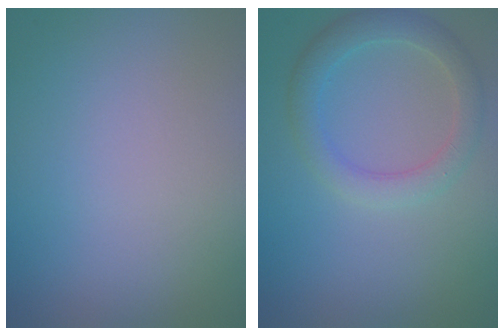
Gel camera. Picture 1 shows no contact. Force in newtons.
{"total": 3.1, "press": 3.1, "slide": 0.1}